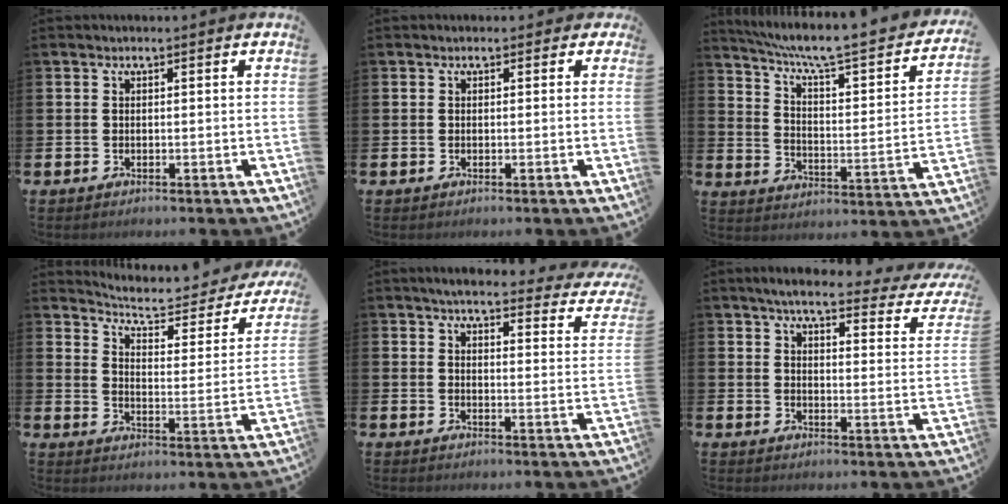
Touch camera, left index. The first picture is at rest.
{"total": 0.7, "force": [0.0, 0.7, 0.3], "torque": [-0.004, 0.009, -0.004]}
{"total": 6.9, "force": [5.5, 0.7, 4.1], "torque": [-0.101, -0.047, 0.083]}
{"total": 5.8, "force": [5.1, 1.5, 2.3], "torque": [-0.071, -0.037, 0.080]}
{"total": 4.2, "force": [3.7, 0.8, 1.8], "torque": [-0.039, -0.025, 0.058]}
{"total": 5.1, "force": [4.1, 1.0, 2.7], "torque": [-0.051, -0.031, 0.060]}